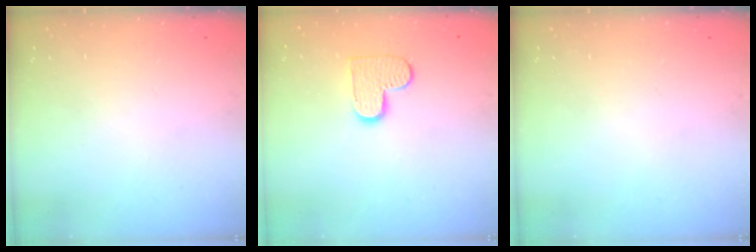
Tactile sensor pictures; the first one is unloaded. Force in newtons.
{"total": 8.9, "press": 8.9, "slide": 0.4}
{"total": 0.0}